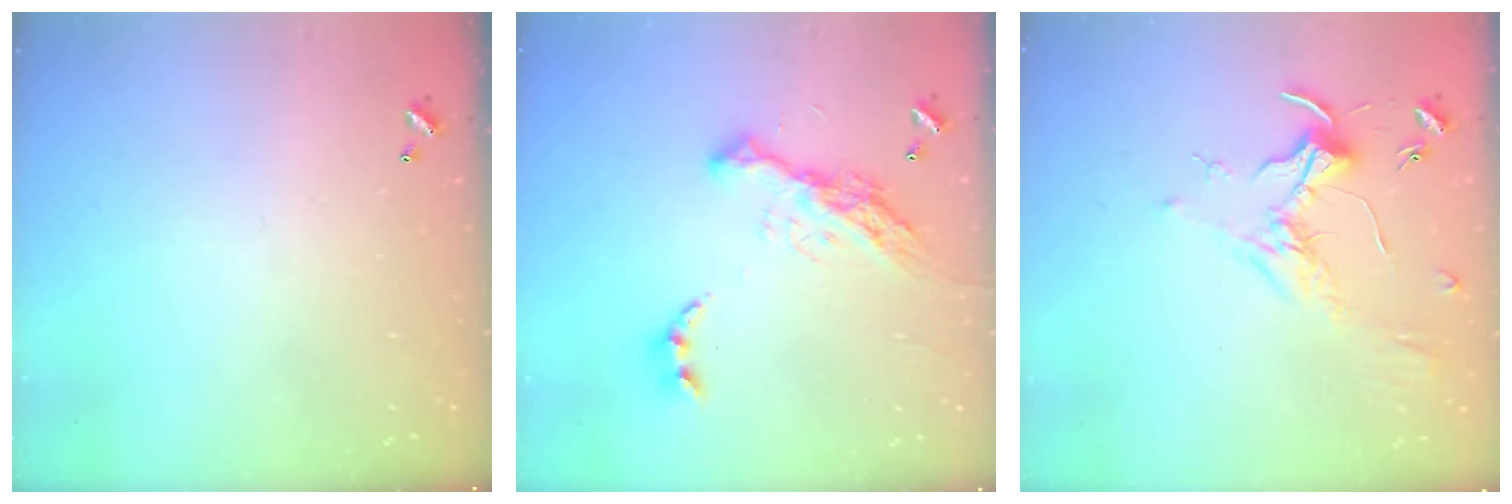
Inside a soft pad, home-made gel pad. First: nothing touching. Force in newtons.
{"total": 15.6, "press": 15.5, "slide": 1.6}
{"total": 1.6, "press": 1.4, "slide": 0.8}